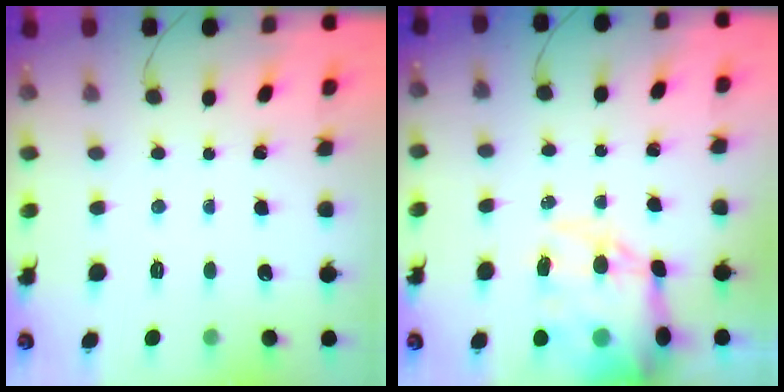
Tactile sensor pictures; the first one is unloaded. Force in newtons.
{"total": 16.9, "press": 16.4, "slide": 3.9}